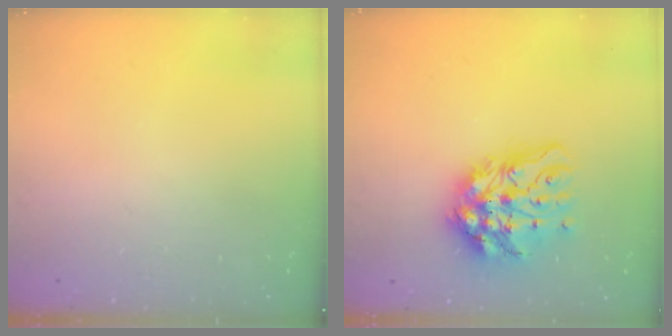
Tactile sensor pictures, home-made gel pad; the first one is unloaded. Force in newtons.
{"total": 15.3, "press": 15.2, "slide": 2.0}